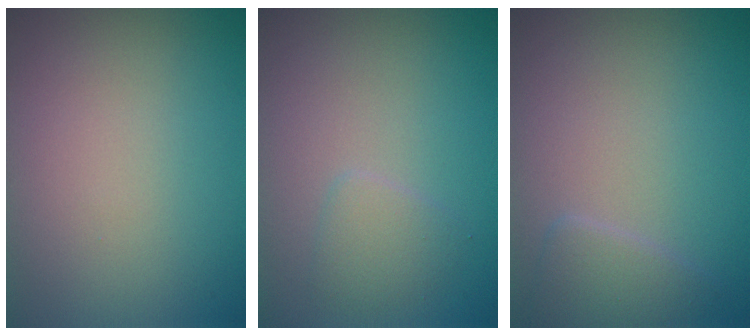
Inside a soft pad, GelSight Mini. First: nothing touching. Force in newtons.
{"total": 1.6, "press": 1.6, "slide": 0.1}
{"total": 1.9, "press": 1.9, "slide": 0.1}